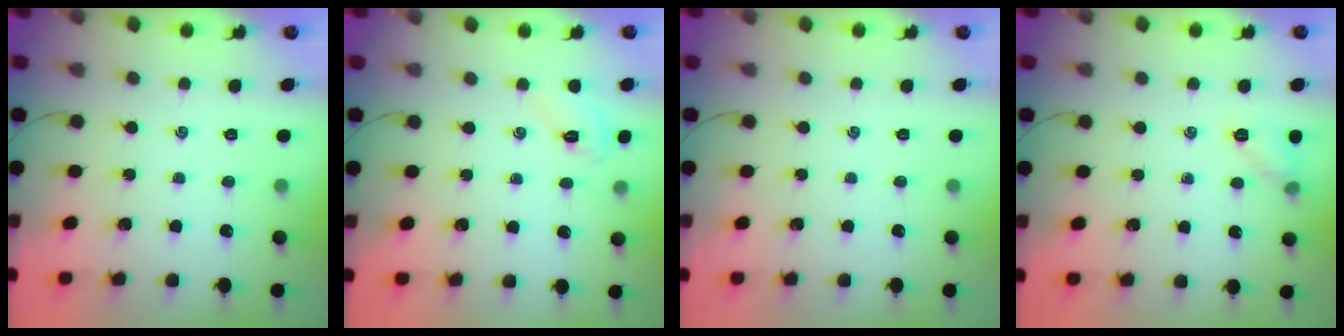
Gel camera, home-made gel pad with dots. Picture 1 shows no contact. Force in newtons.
{"total": 5.5, "press": 5.3, "slide": 1.4}
{"total": 0.0}
{"total": 6.4, "press": 6.2, "slide": 1.5}